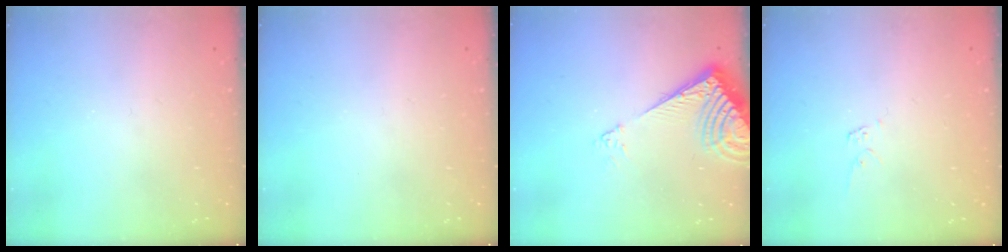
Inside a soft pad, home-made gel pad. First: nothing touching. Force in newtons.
{"total": 0.0}
{"total": 8.8, "press": 8.7, "slide": 1.0}
{"total": 3.1, "press": 3.1, "slide": 0.2}